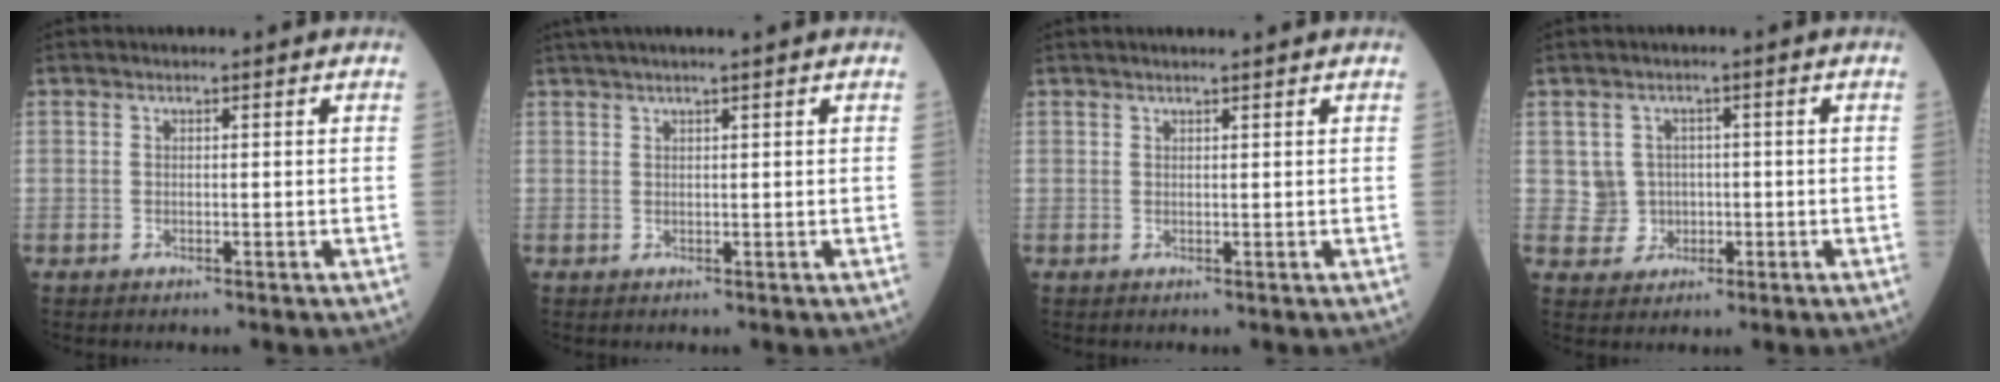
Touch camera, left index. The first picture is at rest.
{"total": 3.6, "force": [2.8, -0.9, 2.1], "torque": [-0.032, 0.021, 0.053]}
{"total": 2.7, "force": [2.4, -0.2, 1.3], "torque": [-0.012, 0.018, 0.037]}
{"total": 3.7, "force": [-0.1, 3.7, 0.4], "torque": [-0.002, 0.011, 0.003]}